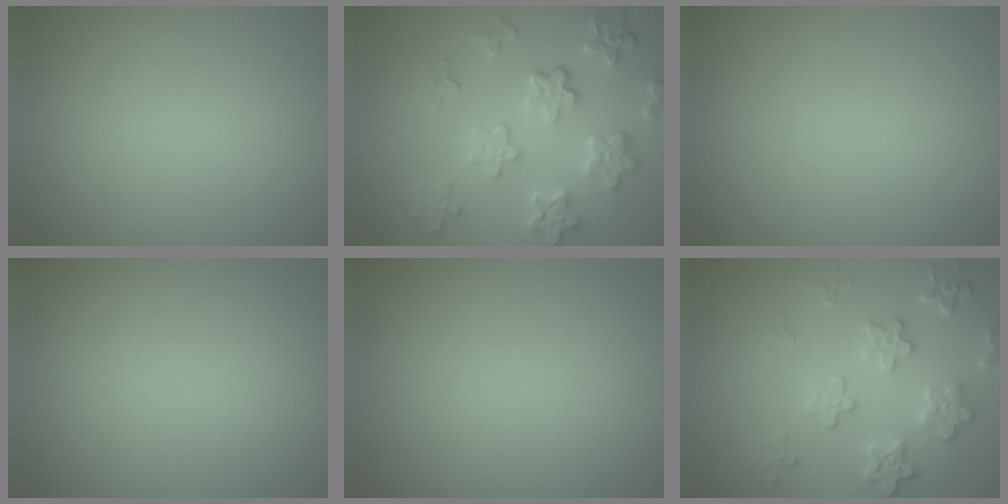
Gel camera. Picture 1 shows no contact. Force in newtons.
{"total": 5.8, "press": 4.3, "slide": 3.8}
{"total": 0.0}
{"total": 0.0}
{"total": 0.0}
{"total": 3.8, "press": 3.5, "slide": 1.7}